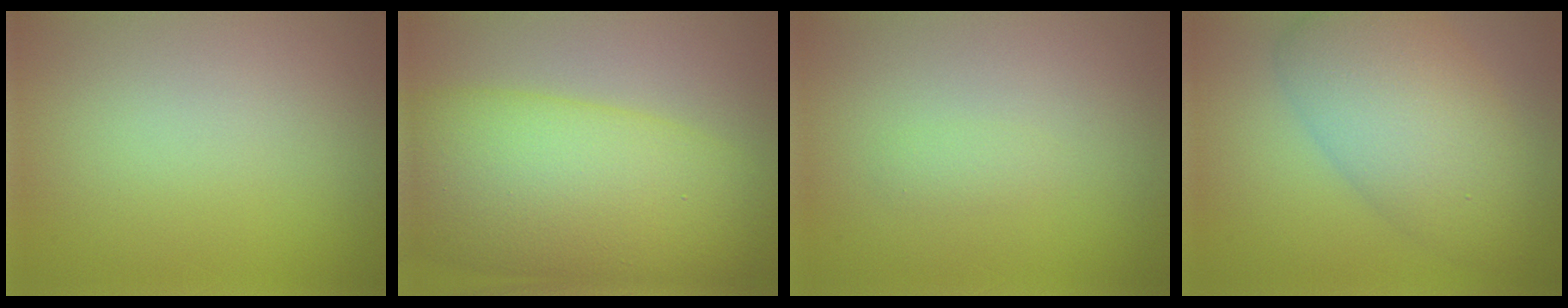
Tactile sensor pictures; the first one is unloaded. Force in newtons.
{"total": 12.4, "press": 12.4, "slide": 0.0}
{"total": 0.8, "press": 0.8, "slide": 0.0}
{"total": 7.8, "press": 7.8, "slide": 0.2}